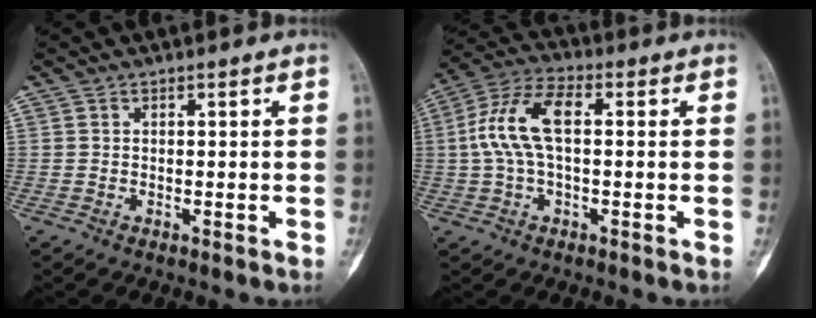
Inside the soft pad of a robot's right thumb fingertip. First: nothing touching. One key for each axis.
{"total": 11.3, "fx": 0.9, "fy": 5.6, "fz": 9.8, "tx": -0.207, "ty": 0.035, "tz": 0.011}